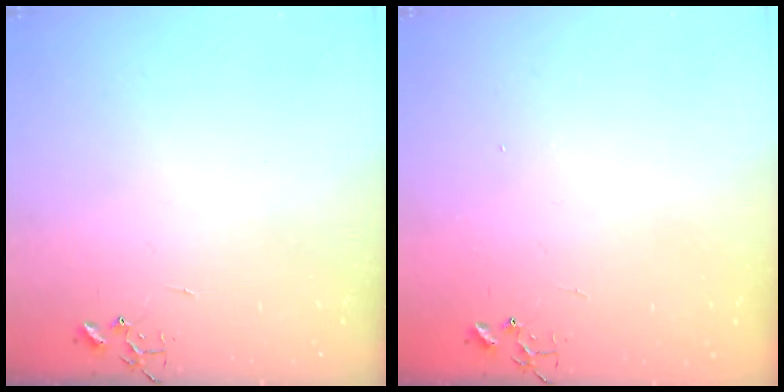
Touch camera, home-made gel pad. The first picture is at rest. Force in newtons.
{"total": 1.1, "press": 1.1, "slide": 0.1}